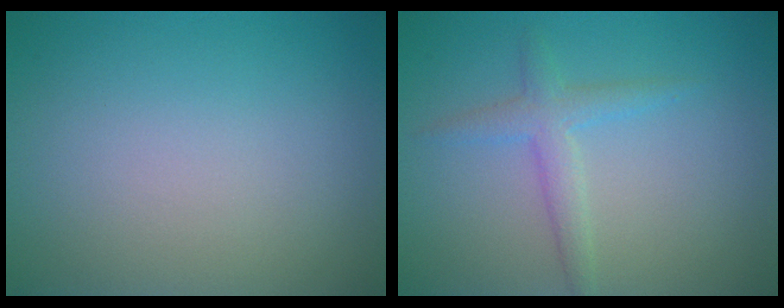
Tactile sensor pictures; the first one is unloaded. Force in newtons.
{"total": 2.3, "press": 2.3, "slide": 0.1}